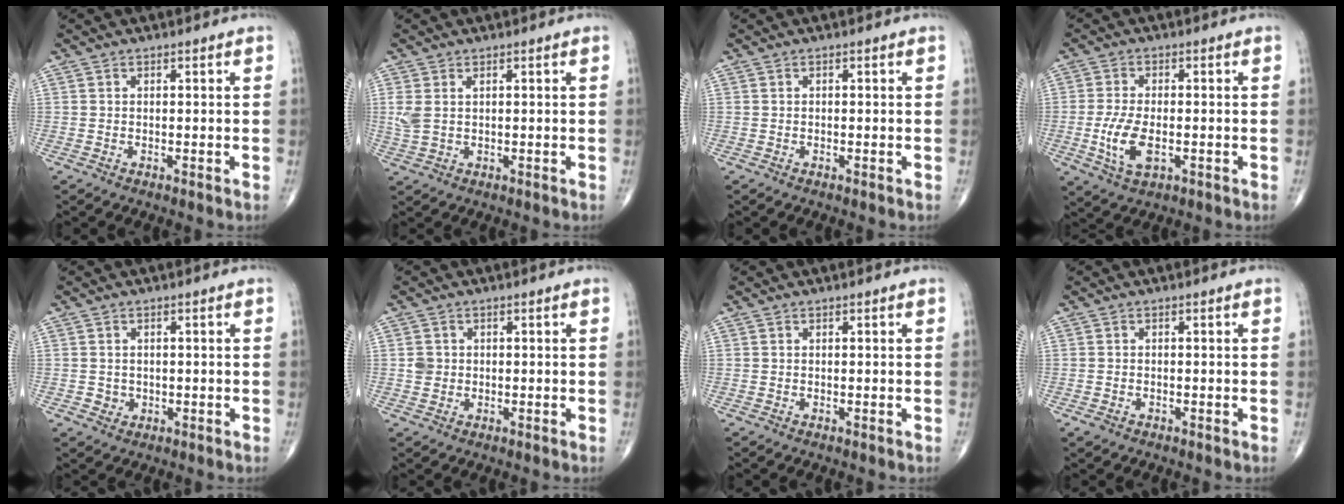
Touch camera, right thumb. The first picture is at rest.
{"total": 3.3, "force": [0.9, 1.8, 2.6], "torque": [-0.077, 0.009, 0.026]}
{"total": 0.0}
{"total": 7.4, "force": [-1.7, 3.7, 6.2], "torque": [-0.130, -0.005, -0.028]}
{"total": 1.7, "force": [0.0, 1.6, 0.5], "torque": [-0.004, 0.002, 0.005]}
{"total": 2.1, "force": [0.1, 2.0, 0.8], "torque": [-0.004, 0.003, 0.004]}
{"total": 0.0}
{"total": 1.2, "force": [-0.7, 0.8, 0.5], "torque": [-0.011, 0.002, -0.010]}